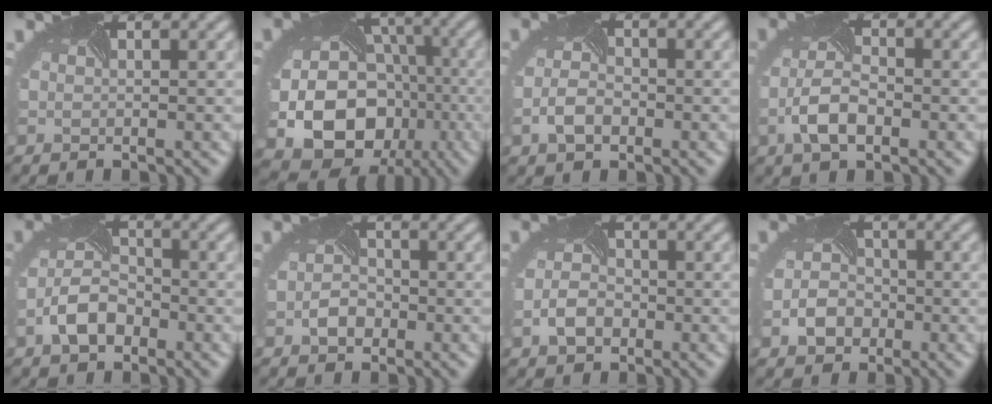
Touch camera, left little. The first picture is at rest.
{"total": 16.2, "force": [-4.3, 13.5, 7.9], "torque": [-0.161, -0.049, -0.069]}
{"total": 2.6, "force": [-1.2, 1.6, 1.6], "torque": [-0.039, -0.004, -0.024]}
{"total": 4.1, "force": [-1.5, 2.0, 3.2], "torque": [-0.075, -0.004, -0.032]}
{"total": 4.0, "force": [-2.1, 2.4, 2.5], "torque": [-0.056, -0.001, -0.043]}
{"total": 1.9, "force": [-1.0, 1.3, 1.0], "torque": [-0.023, -0.003, -0.022]}
{"total": 2.8, "force": [-1.3, 1.9, 1.6], "torque": [-0.035, -0.004, -0.026]}
{"total": 3.2, "force": [-1.5, 2.5, 1.4], "torque": [-0.025, -0.005, -0.031]}